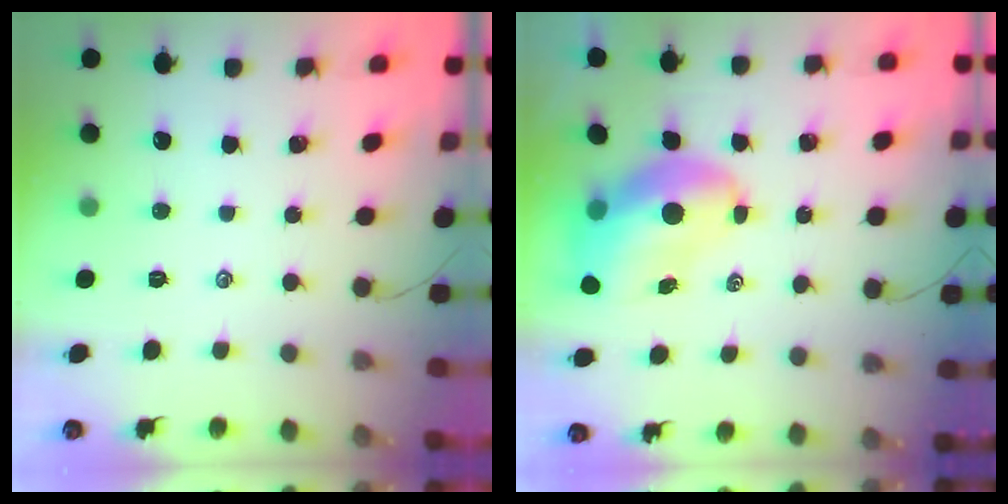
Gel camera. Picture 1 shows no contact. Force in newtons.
{"total": 9.4, "press": 9.1, "slide": 2.6}